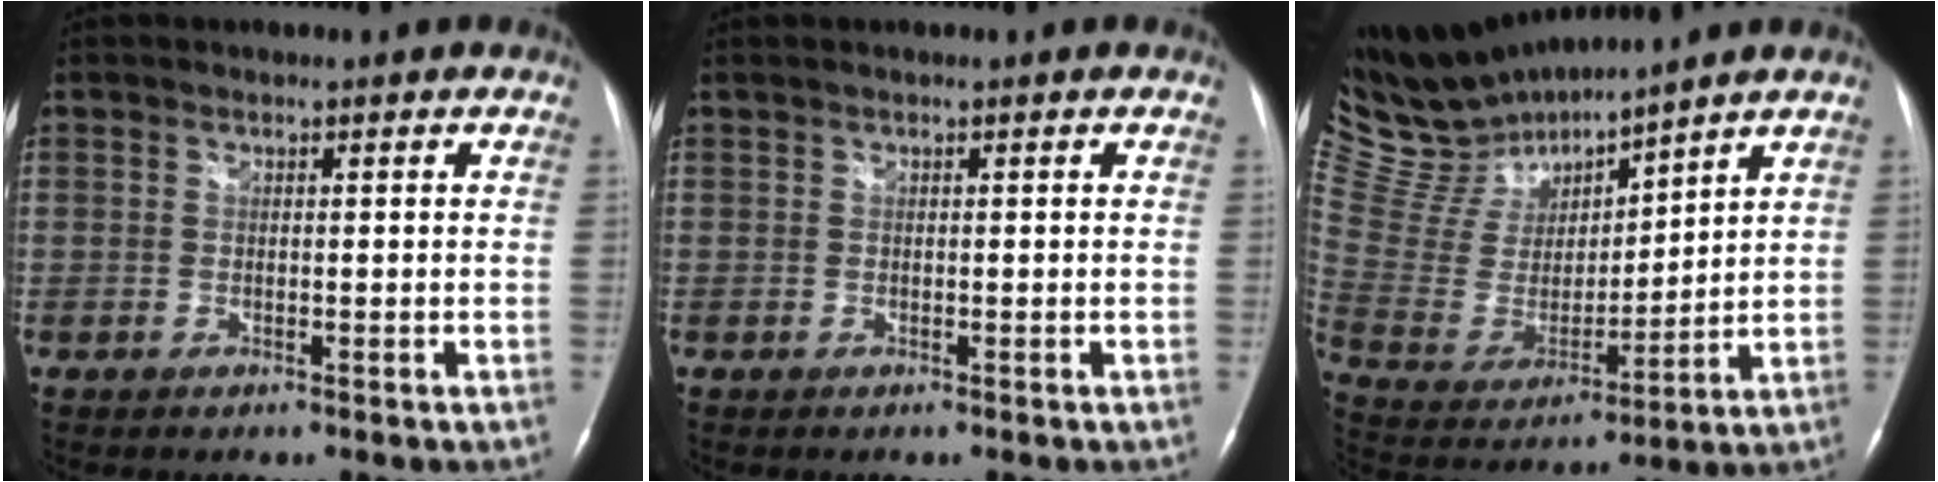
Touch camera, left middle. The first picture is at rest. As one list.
[{"total": 0.0}, {"total": 15.3, "force": [14.5, 2.7, 4.3], "torque": [-0.104, 0.003, 0.294]}]